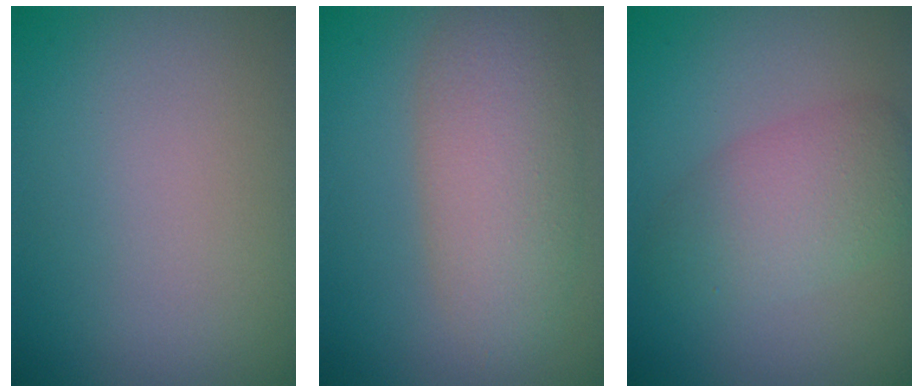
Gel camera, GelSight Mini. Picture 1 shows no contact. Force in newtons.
{"total": 5.6, "press": 5.6, "slide": 0.3}
{"total": 4.6, "press": 4.6, "slide": 0.3}